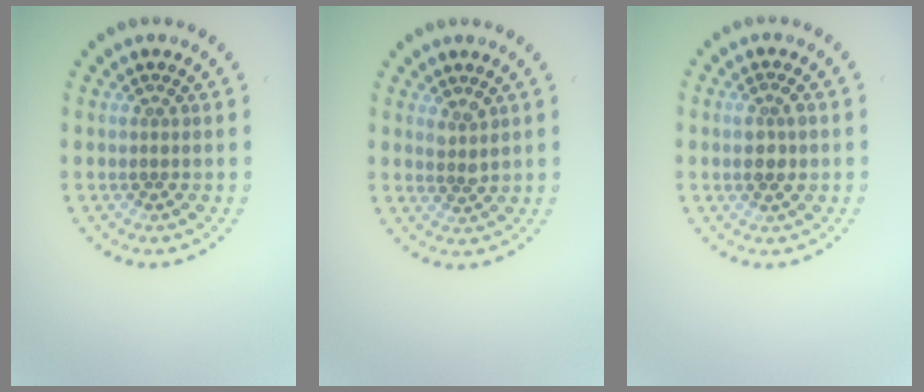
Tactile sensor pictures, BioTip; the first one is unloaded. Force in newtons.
{"total": 1.2, "press": 1.1, "slide": 0.6}
{"total": 2.0, "press": 1.9, "slide": 0.6}